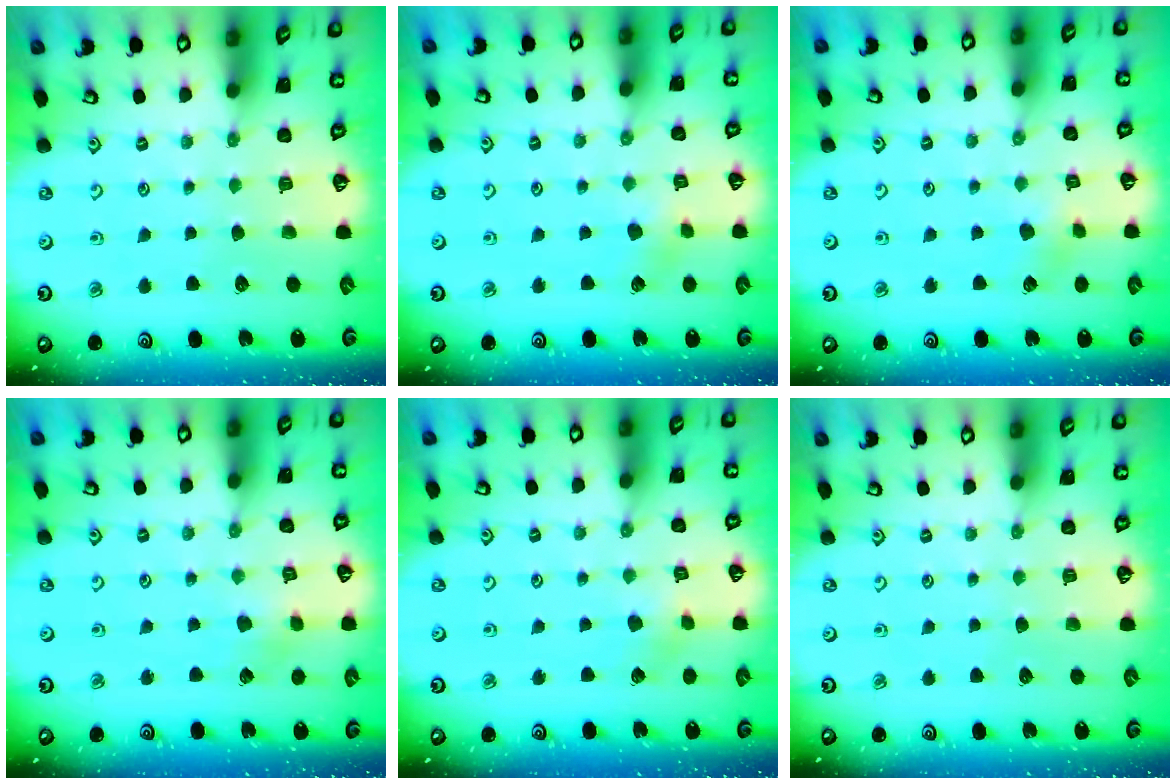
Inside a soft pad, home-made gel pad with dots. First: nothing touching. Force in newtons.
{"total": 2.9, "press": 2.9, "slide": 0.4}
{"total": 2.9, "press": 2.9, "slide": 0.4}
{"total": 2.9, "press": 2.9, "slide": 0.4}
{"total": 3.0, "press": 3.0, "slide": 0.3}
{"total": 0.0}